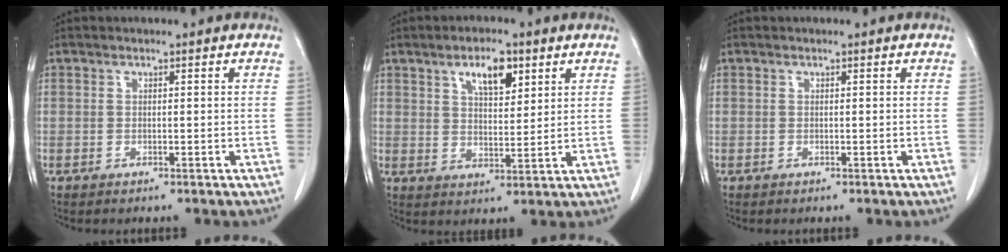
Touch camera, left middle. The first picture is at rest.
{"total": 6.4, "force": [3.5, 2.3, 4.8], "torque": [-0.081, 0.002, 0.059]}
{"total": 0.0}